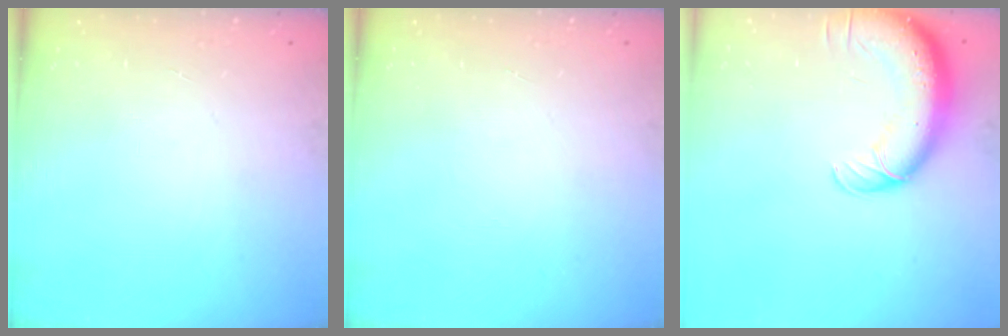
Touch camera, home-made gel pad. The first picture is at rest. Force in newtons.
{"total": 0.0}
{"total": 13.5, "press": 13.0, "slide": 3.6}